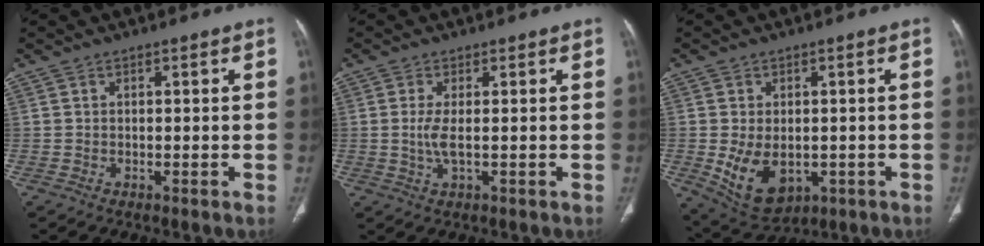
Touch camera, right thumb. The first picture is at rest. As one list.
[{"total": 3.2, "force": [0.0, 0.7, 3.1], "torque": [-0.083, -0.007, 0.001]}, {"total": 10.2, "force": [-1.9, 6.8, 7.3], "torque": [-0.113, -0.006, -0.008]}]